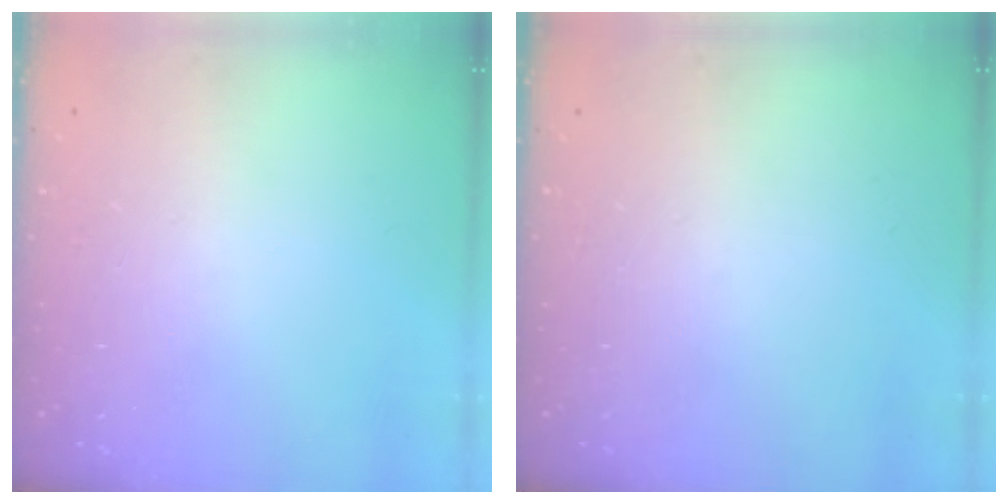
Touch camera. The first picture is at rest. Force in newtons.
{"total": 0.0}